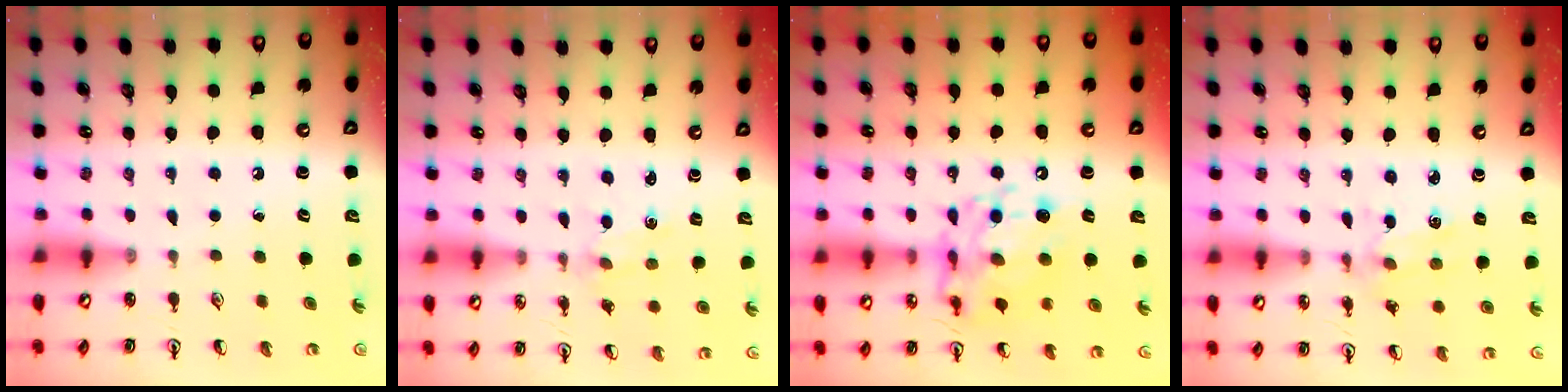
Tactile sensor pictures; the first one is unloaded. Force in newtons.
{"total": 0.0}
{"total": 12.4, "press": 12.4, "slide": 1.2}
{"total": 1.7, "press": 1.7, "slide": 0.3}